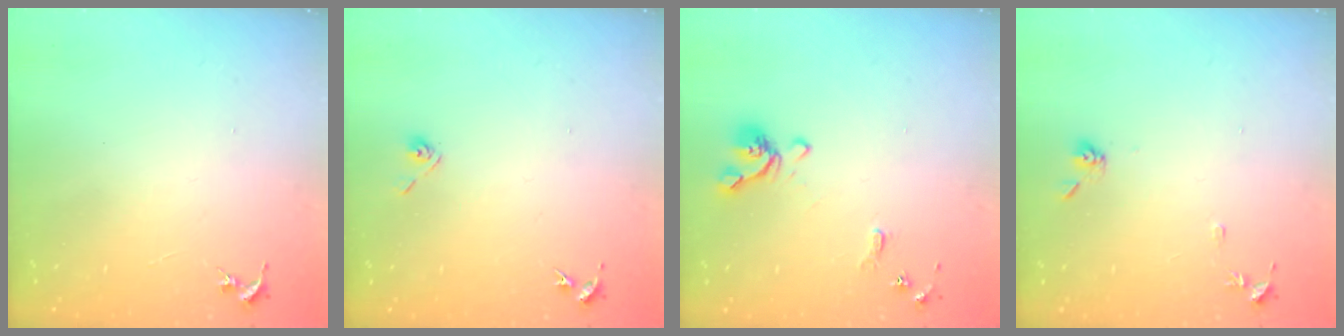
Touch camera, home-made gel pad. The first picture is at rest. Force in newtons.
{"total": 3.9, "press": 3.4, "slide": 2.0}
{"total": 10.0, "press": 9.9, "slide": 1.4}
{"total": 6.4, "press": 6.3, "slide": 0.9}